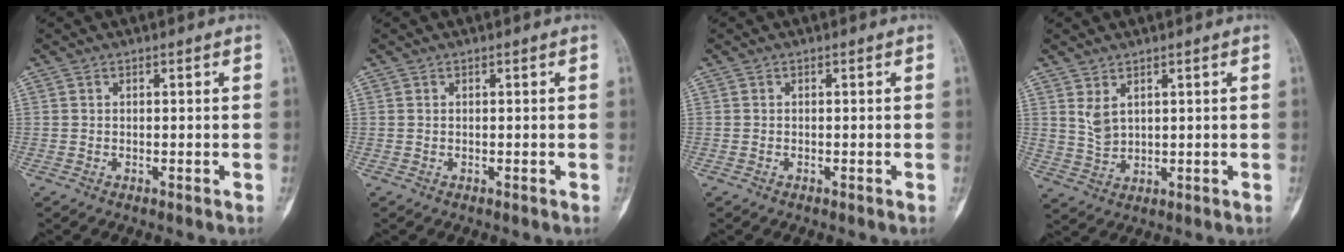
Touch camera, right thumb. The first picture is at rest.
{"total": 0.0}
{"total": 0.0}
{"total": 3.8, "force": [1.6, 2.2, 2.6], "torque": [-0.045, -0.013, 0.043]}